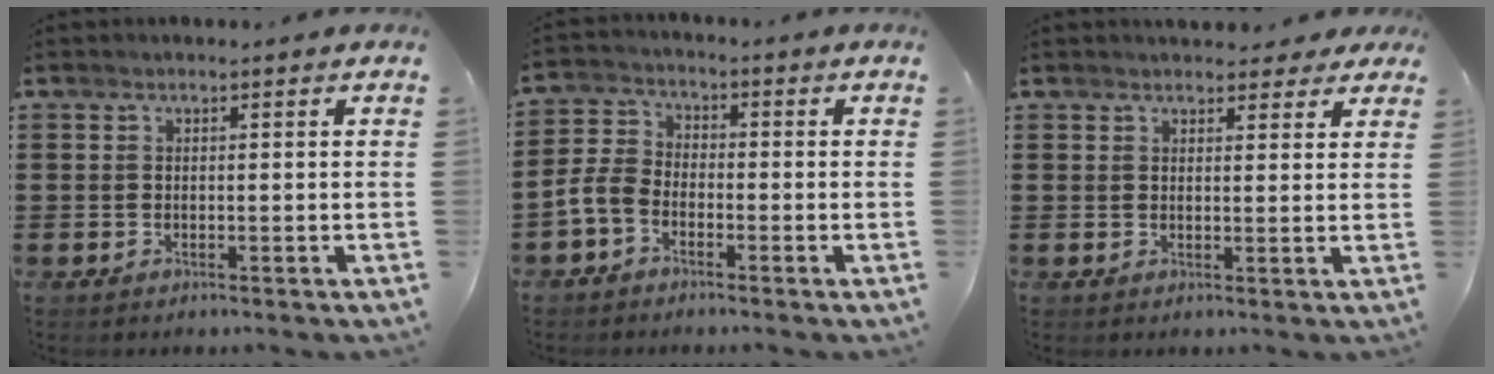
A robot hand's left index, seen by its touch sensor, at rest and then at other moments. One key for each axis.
{"total": 4.5, "fx": -2.8, "fy": 2.7, "fz": 2.3, "tx": -0.072, "ty": 0.003, "tz": -0.064}
{"total": 3.0, "fx": 2.7, "fy": 1.1, "fz": 0.6, "tx": -0.004, "ty": -0.006, "tz": 0.048}